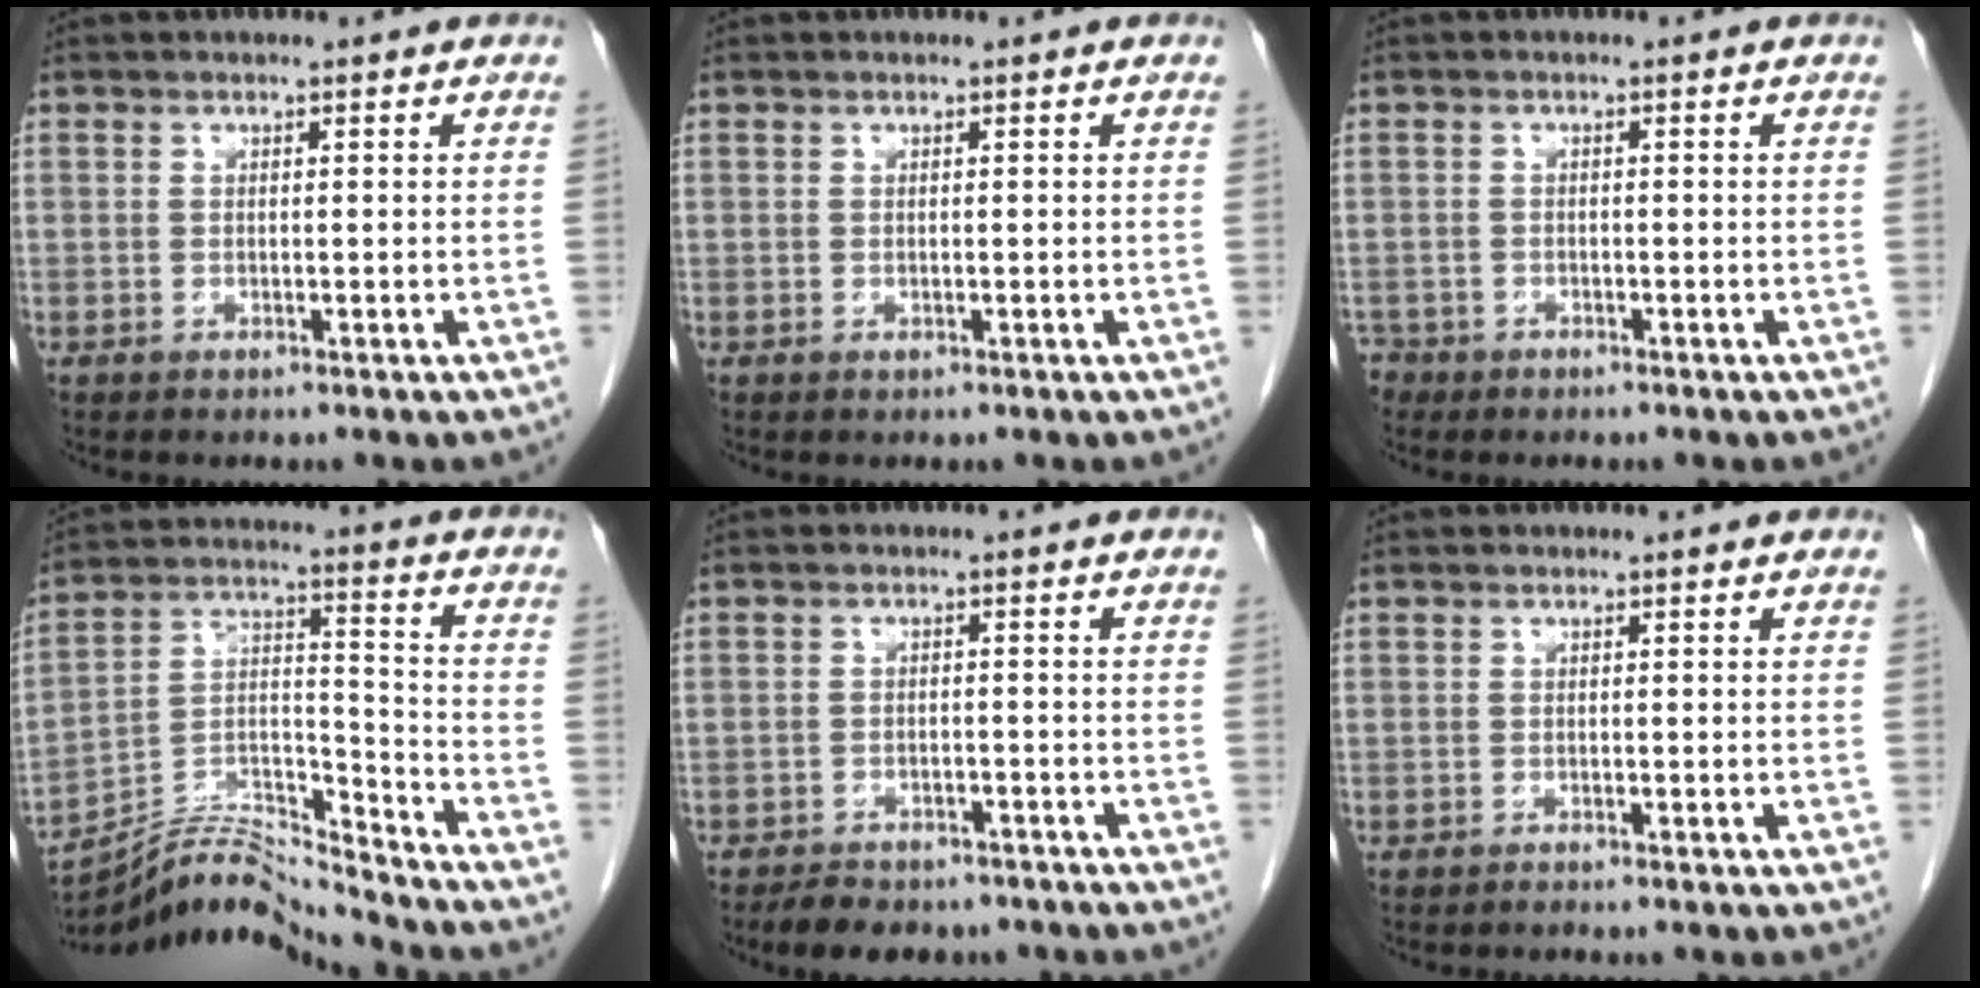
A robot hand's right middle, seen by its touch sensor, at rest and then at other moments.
{"total": 0.0}
{"total": 2.0, "force": [-1.6, 1.2, -0.2], "torque": [0.004, 0.003, -0.029]}
{"total": 12.7, "force": [-12.5, -1.3, 1.4], "torque": [-0.026, 0.034, -0.230]}
{"total": 7.0, "force": [-5.8, 3.0, 2.6], "torque": [-0.042, -0.003, -0.078]}
{"total": 0.0}